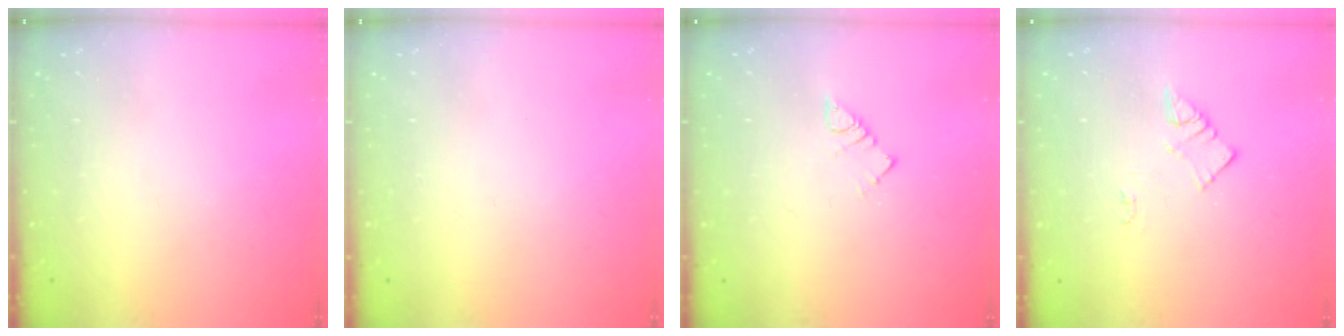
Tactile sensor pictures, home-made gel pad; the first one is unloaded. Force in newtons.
{"total": 1.6, "press": 1.6, "slide": 0.1}
{"total": 2.9, "press": 2.9, "slide": 0.5}
{"total": 2.7, "press": 2.6, "slide": 0.4}